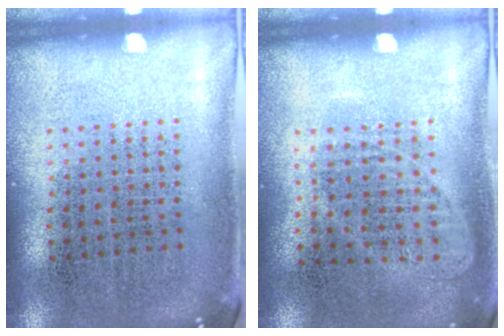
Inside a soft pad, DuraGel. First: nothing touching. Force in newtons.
{"total": 1.0, "press": 0.9, "slide": 0.3}